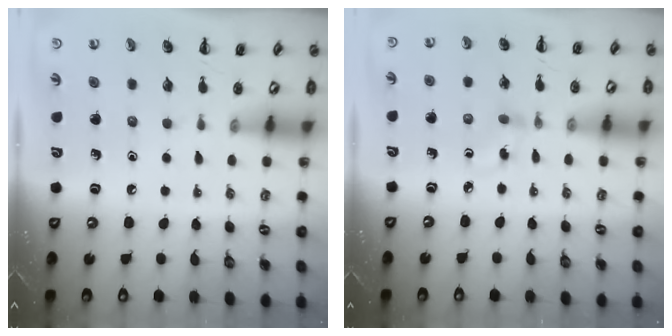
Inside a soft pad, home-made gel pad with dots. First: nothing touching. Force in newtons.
{"total": 2.8, "press": 2.5, "slide": 1.2}